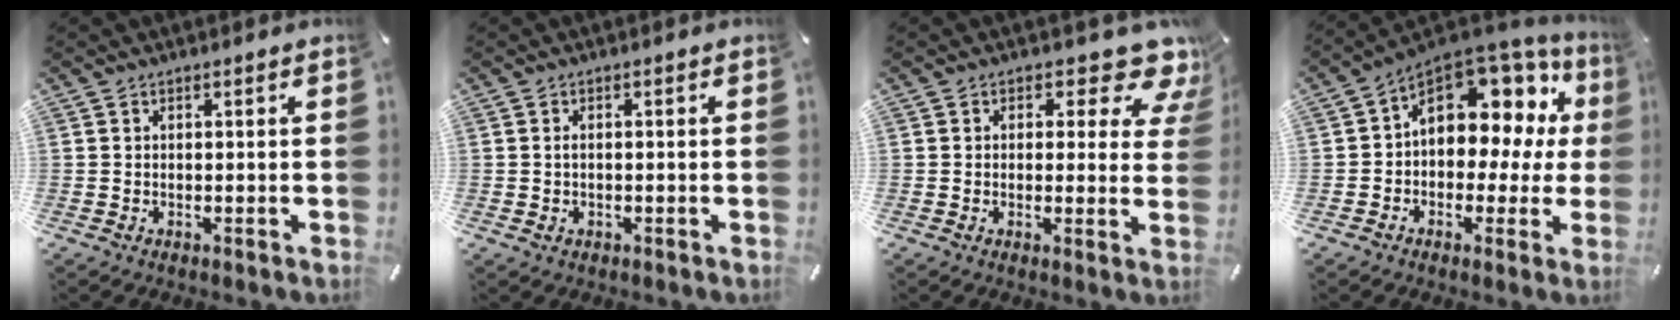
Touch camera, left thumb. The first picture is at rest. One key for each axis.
{"total": 1.5, "fx": -0.2, "fy": 0.9, "fz": 1.1, "tx": -0.023, "ty": 0.002, "tz": -0.004}
{"total": 9.1, "fx": 5.7, "fy": 4.2, "fz": 5.7, "tx": -0.060, "ty": -0.043, "tz": 0.093}
{"total": 12.1, "fx": 5.1, "fy": 8.3, "fz": 7.3, "tx": -0.104, "ty": -0.047, "tz": 0.090}